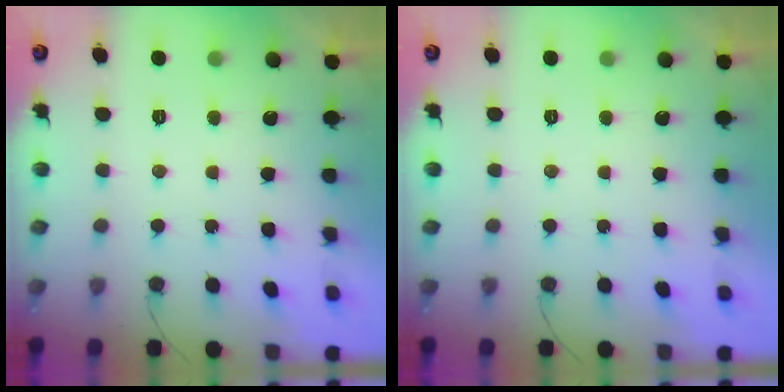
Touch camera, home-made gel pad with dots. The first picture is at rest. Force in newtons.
{"total": 0.0}